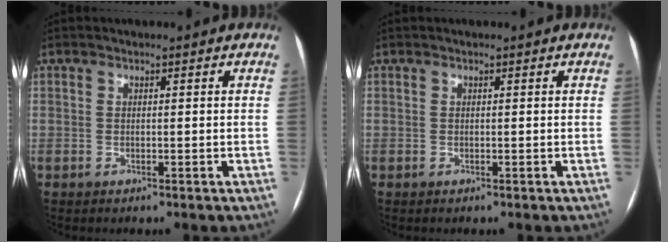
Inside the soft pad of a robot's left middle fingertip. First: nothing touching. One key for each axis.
{"total": 0.0}